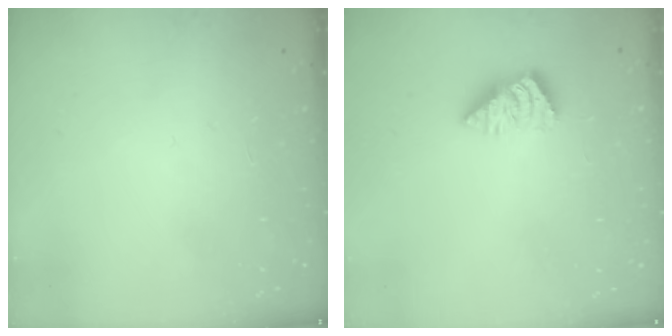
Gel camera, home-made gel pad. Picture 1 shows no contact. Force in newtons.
{"total": 2.8, "press": 2.7, "slide": 0.5}